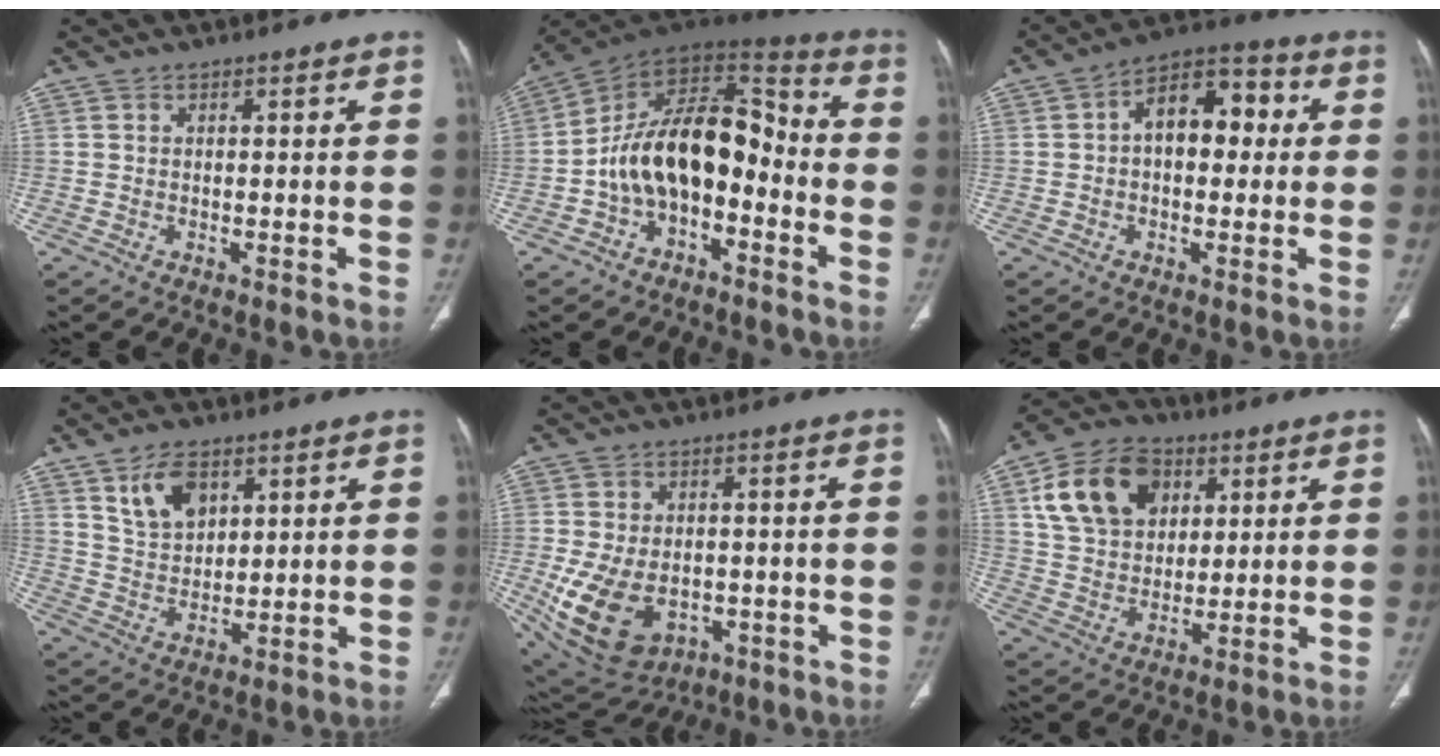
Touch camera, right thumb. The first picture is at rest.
{"total": 17.6, "force": [-4.0, 10.7, 13.4], "torque": [-0.197, 0.080, -0.073]}
{"total": 11.2, "force": [1.3, 6.9, 8.7], "torque": [-0.100, 0.033, 0.011]}
{"total": 8.3, "force": [4.4, 5.1, 4.9], "torque": [-0.070, -0.024, 0.090]}
{"total": 15.5, "force": [-4.1, 10.7, 10.4], "torque": [-0.194, 0.004, -0.038]}
{"total": 15.7, "force": [5.8, 11.3, 9.2], "torque": [-0.144, -0.003, 0.106]}